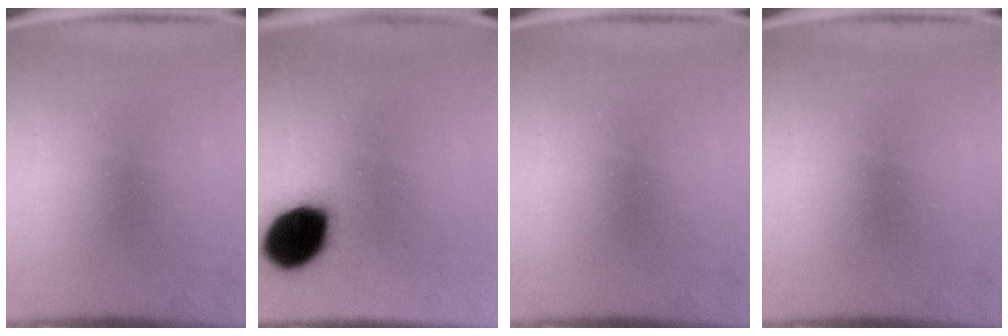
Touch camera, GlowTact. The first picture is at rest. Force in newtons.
{"total": 16.3}
{"total": 0.0}
{"total": 0.0}